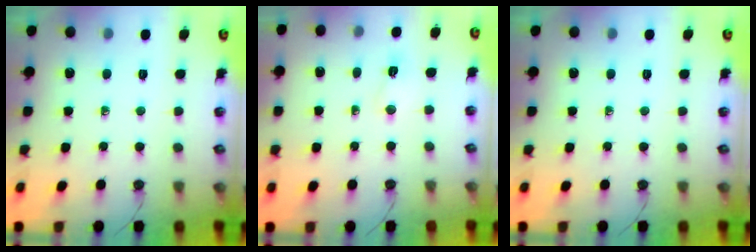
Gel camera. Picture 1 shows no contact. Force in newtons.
{"total": 3.2, "press": 2.9, "slide": 1.4}
{"total": 0.0}